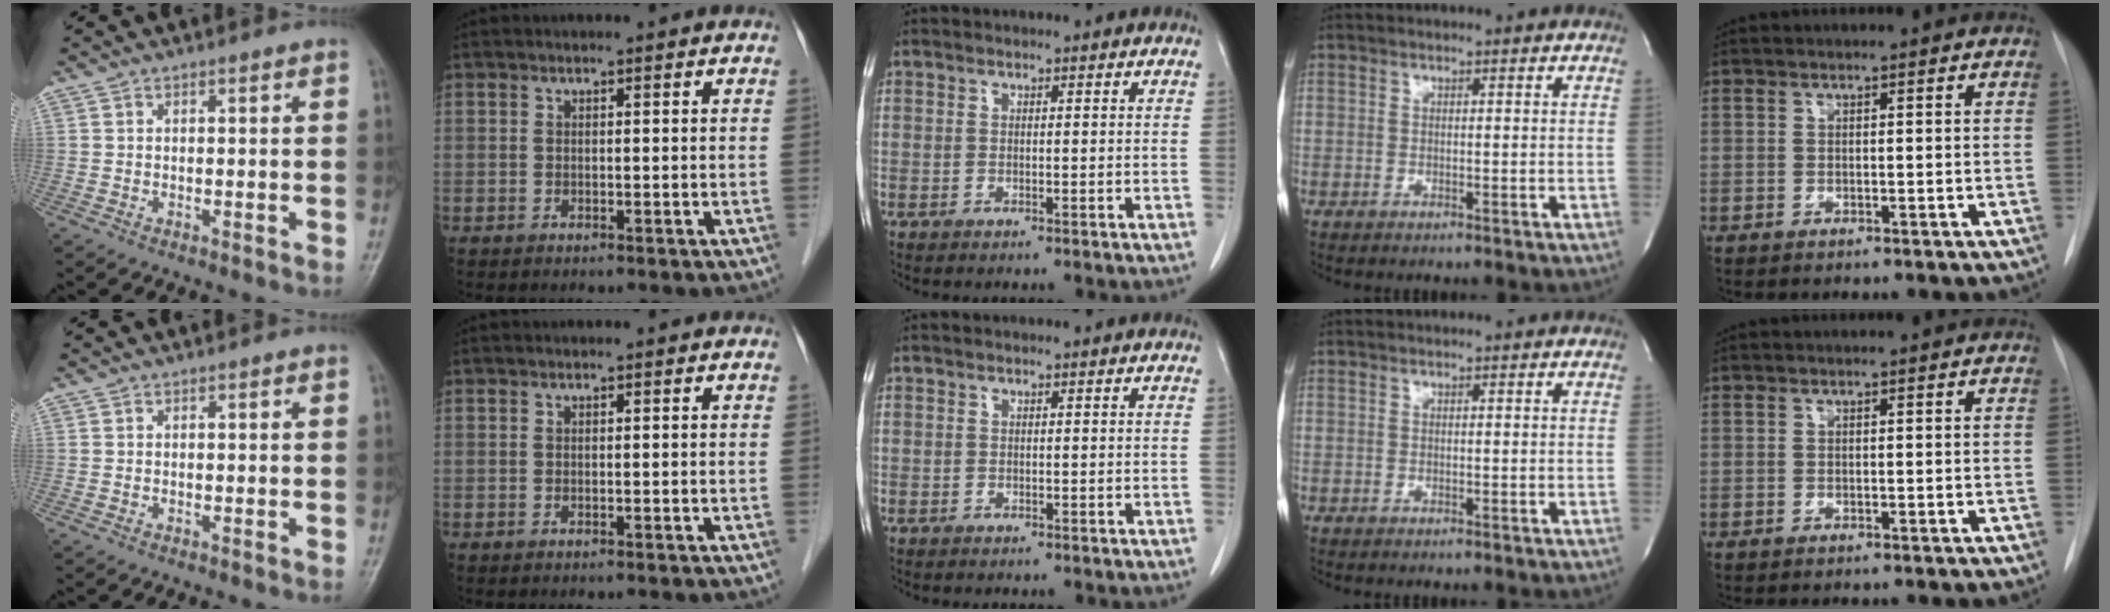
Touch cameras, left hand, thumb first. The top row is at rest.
{}